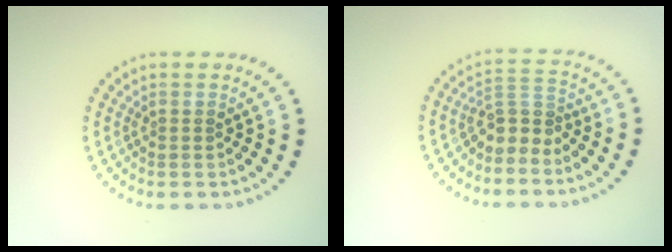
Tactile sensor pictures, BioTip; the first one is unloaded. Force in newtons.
{"total": 2.6, "press": 1.8, "slide": 1.8}